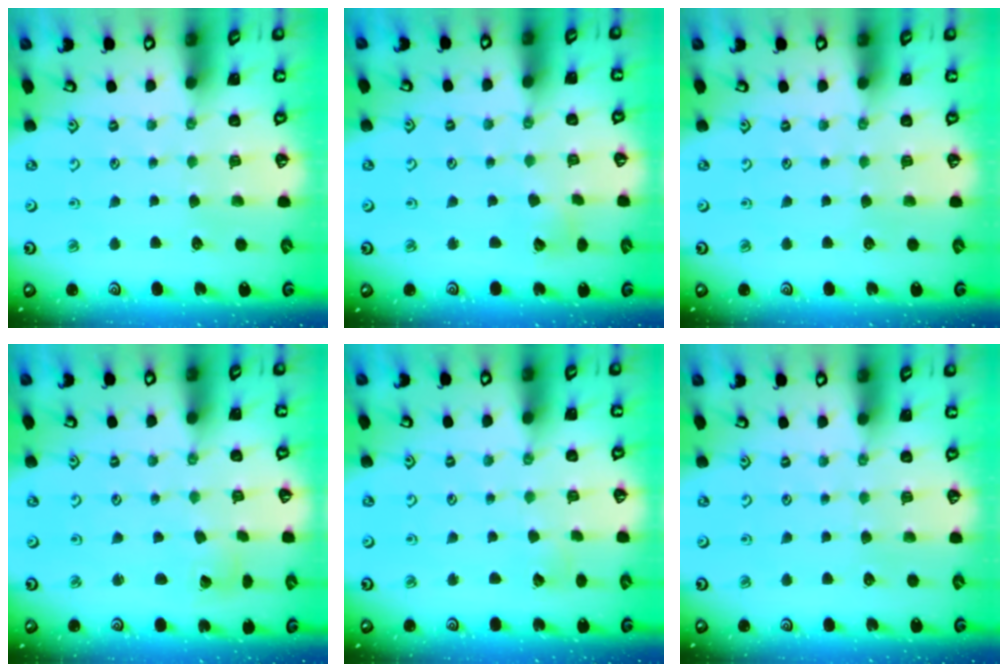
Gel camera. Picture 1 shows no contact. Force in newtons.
{"total": 5.4, "press": 5.4, "slide": 0.4}
{"total": 0.0}
{"total": 2.3, "press": 2.3, "slide": 0.2}
{"total": 1.7, "press": 1.7, "slide": 0.1}
{"total": 0.0}